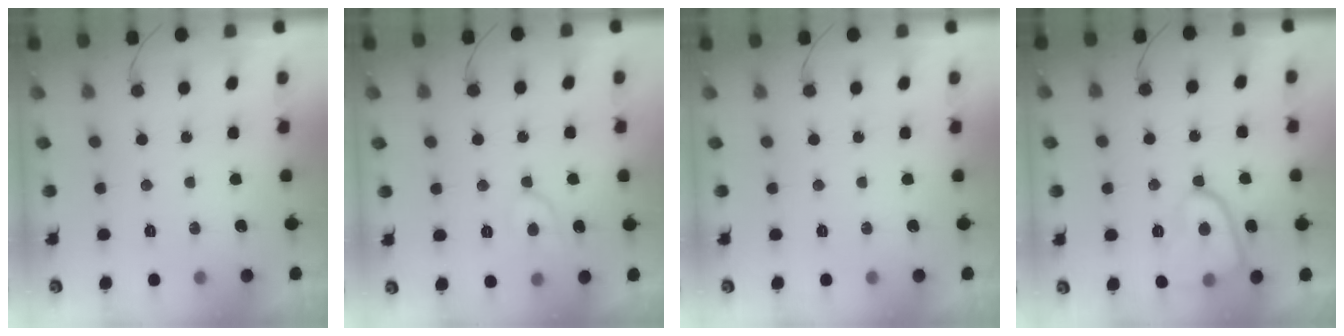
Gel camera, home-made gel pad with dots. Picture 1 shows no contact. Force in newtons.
{"total": 6.4, "press": 6.4, "slide": 0.8}
{"total": 0.0}
{"total": 11.7, "press": 11.6, "slide": 1.4}